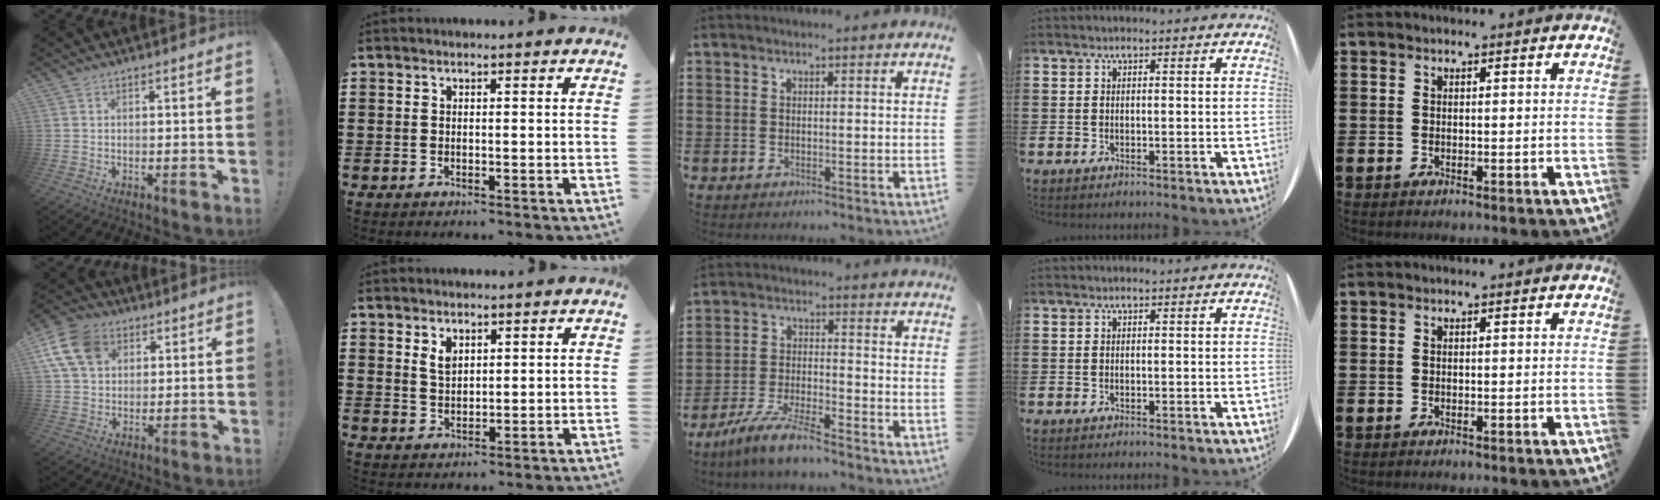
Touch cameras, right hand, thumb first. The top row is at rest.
{"thumb": {"total": 13.3, "force": [5.3, 9.8, 7.2], "torque": [-0.134, -0.017, 0.107]}, "index": {"total": 2.5, "force": [1.5, 1.4, 1.5], "torque": [-0.034, 0.002, 0.028]}, "middle": {"total": 7.2, "force": [-6.3, 0.4, 3.5], "torque": [-0.087, -0.012, -0.124]}}